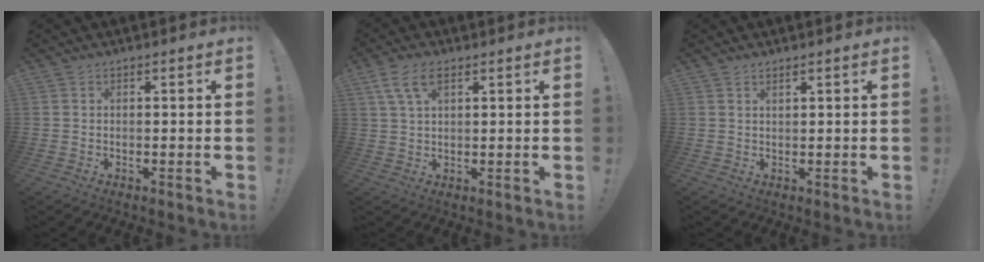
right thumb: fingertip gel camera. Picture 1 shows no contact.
{"total": 7.3, "force": [3.5, 3.4, 5.4], "torque": [-0.107, 0.006, 0.069]}
{"total": 1.1, "force": [0.9, 0.2, 0.7], "torque": [-0.009, -0.003, 0.015]}